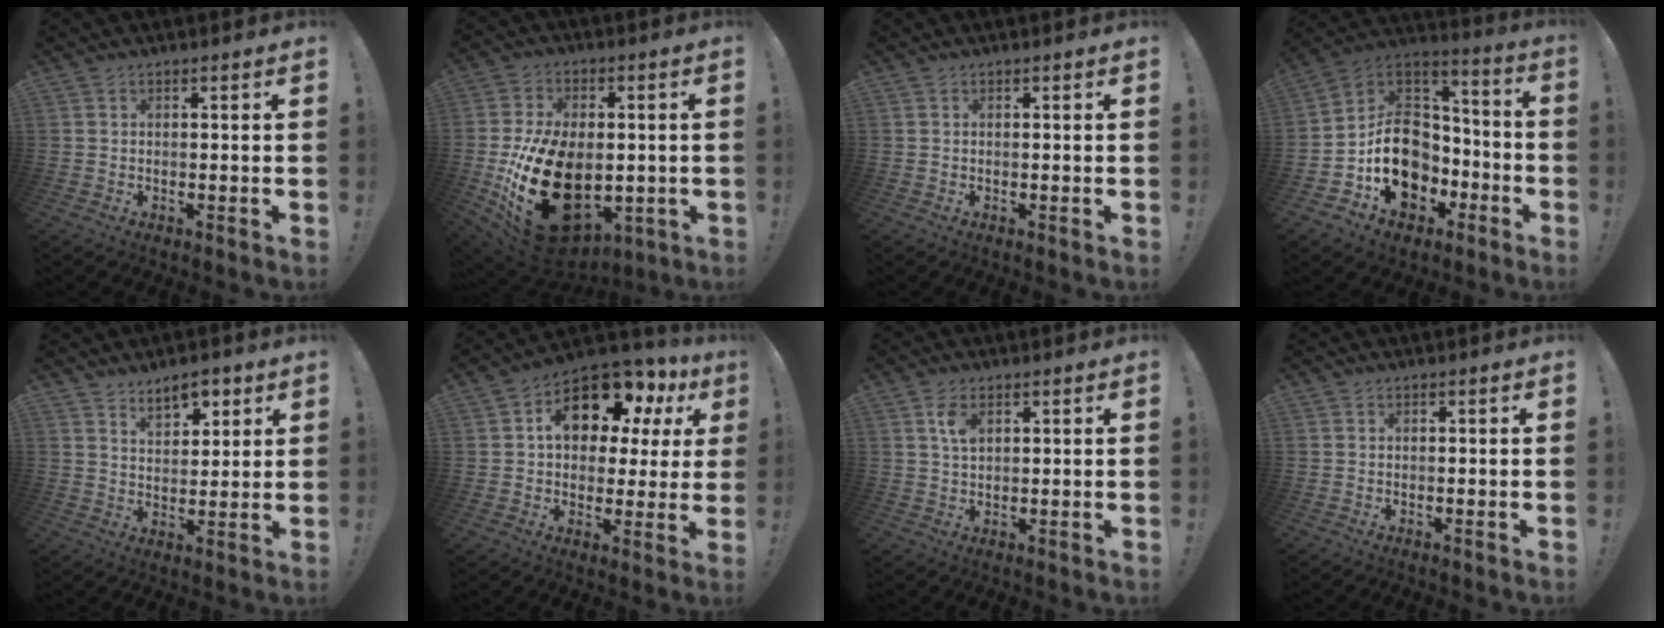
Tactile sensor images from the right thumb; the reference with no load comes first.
{"total": 28.4, "force": [-5.1, 18.5, 21.0], "torque": [-0.394, 0.025, -0.057]}
{"total": 0.0}
{"total": 17.4, "force": [-5.0, 14.1, 8.8], "torque": [-0.134, 0.026, -0.066]}
{"total": 8.4, "force": [5.8, 4.5, 4.2], "torque": [-0.052, -0.028, 0.105]}
{"total": 15.0, "force": [7.1, 8.6, 10.1], "torque": [-0.157, -0.042, 0.118]}
{"total": 4.6, "force": [1.9, 2.4, 3.4], "torque": [-0.057, -0.005, 0.031]}
{"total": 0.0}